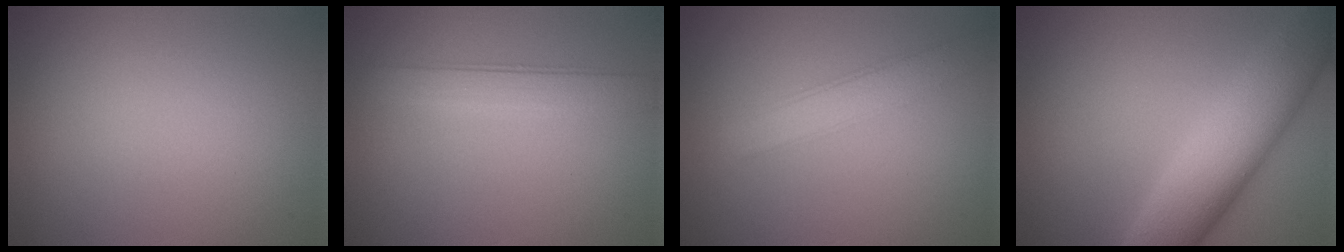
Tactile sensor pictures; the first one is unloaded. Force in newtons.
{"total": 2.8, "press": 2.8, "slide": 0.3}
{"total": 2.7, "press": 2.7, "slide": 0.1}
{"total": 8.5, "press": 8.5, "slide": 0.1}